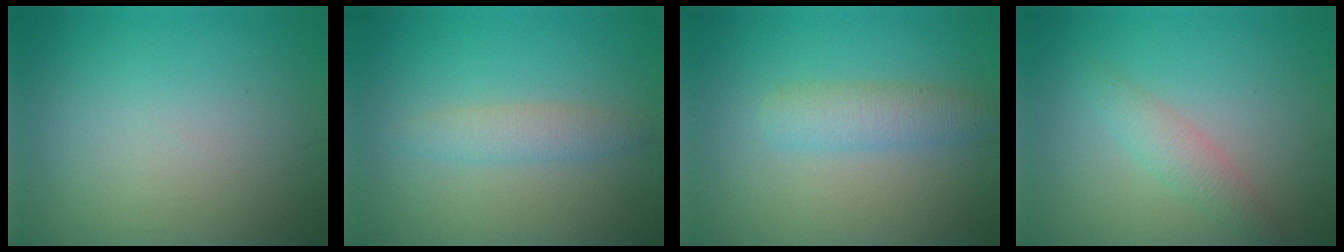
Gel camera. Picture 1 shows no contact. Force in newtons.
{"total": 2.0, "press": 2.0, "slide": 0.1}
{"total": 2.8, "press": 2.8, "slide": 0.1}
{"total": 2.1, "press": 2.1, "slide": 0.1}